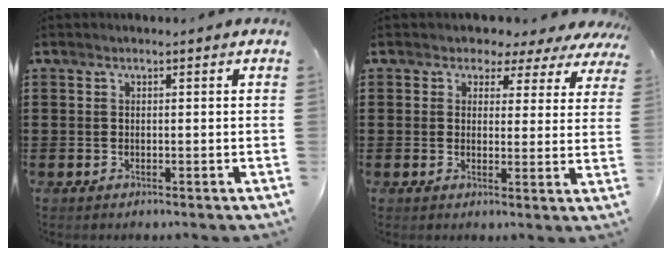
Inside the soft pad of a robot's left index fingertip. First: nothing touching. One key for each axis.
{"total": 2.8, "fx": 2.0, "fy": 1.8, "fz": 0.4, "tx": -0.020, "ty": -0.011, "tz": 0.031}